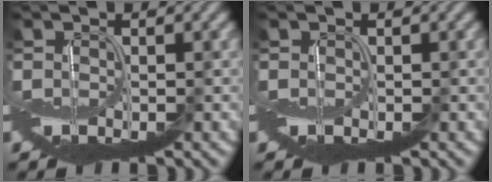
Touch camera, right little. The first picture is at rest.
{"total": 0.0}